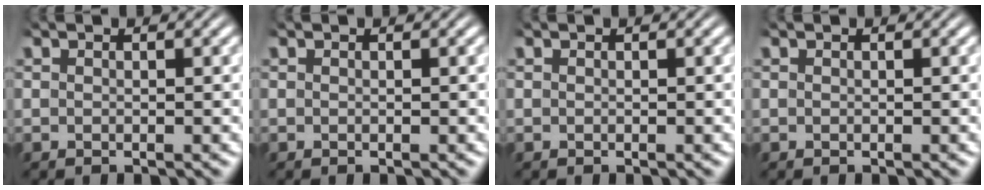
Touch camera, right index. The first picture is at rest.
{"total": 0.0}
{"total": 0.0}
{"total": 0.0}